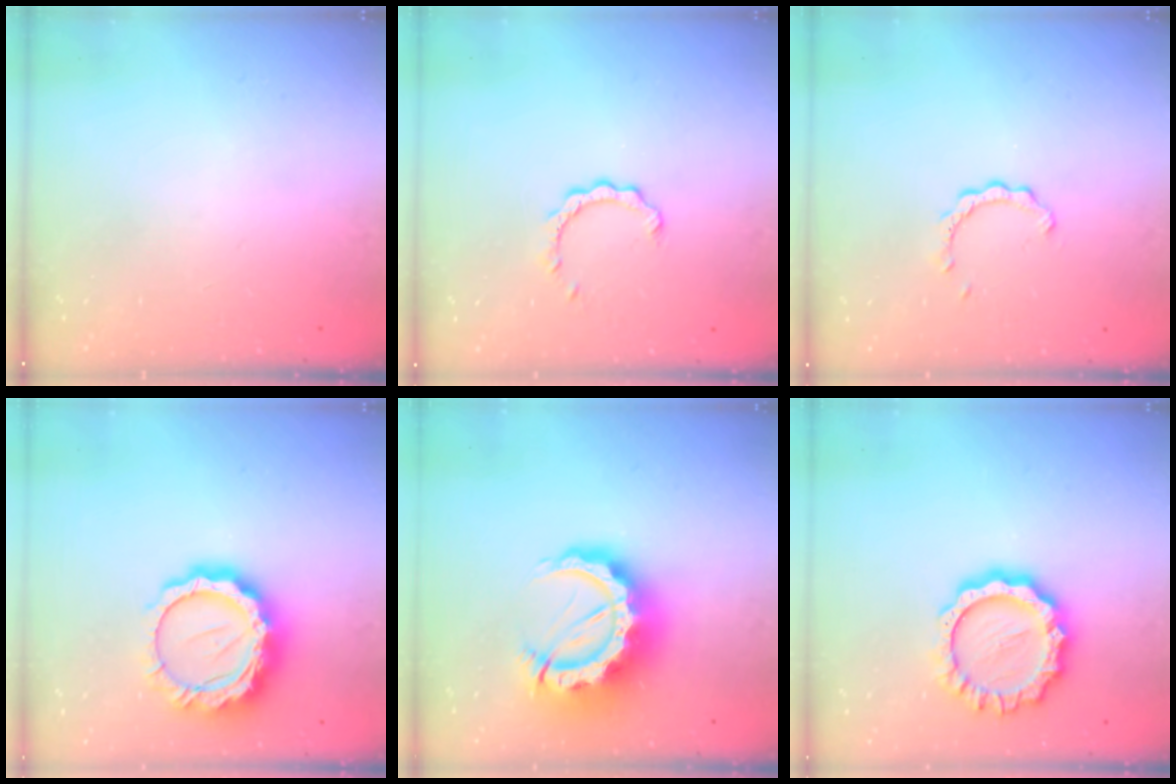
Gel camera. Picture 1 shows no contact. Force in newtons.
{"total": 2.3, "press": 2.3, "slide": 0.2}
{"total": 2.2, "press": 2.2, "slide": 0.2}
{"total": 15.4, "press": 15.4, "slide": 1.1}
{"total": 18.5, "press": 18.4, "slide": 1.8}
{"total": 13.3, "press": 13.3, "slide": 1.1}